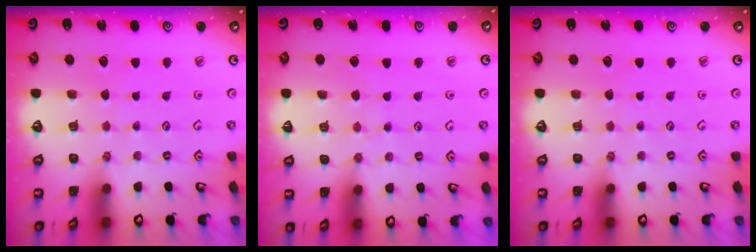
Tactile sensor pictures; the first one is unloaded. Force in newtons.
{"total": 5.2, "press": 5.2, "slide": 0.4}
{"total": 0.0}